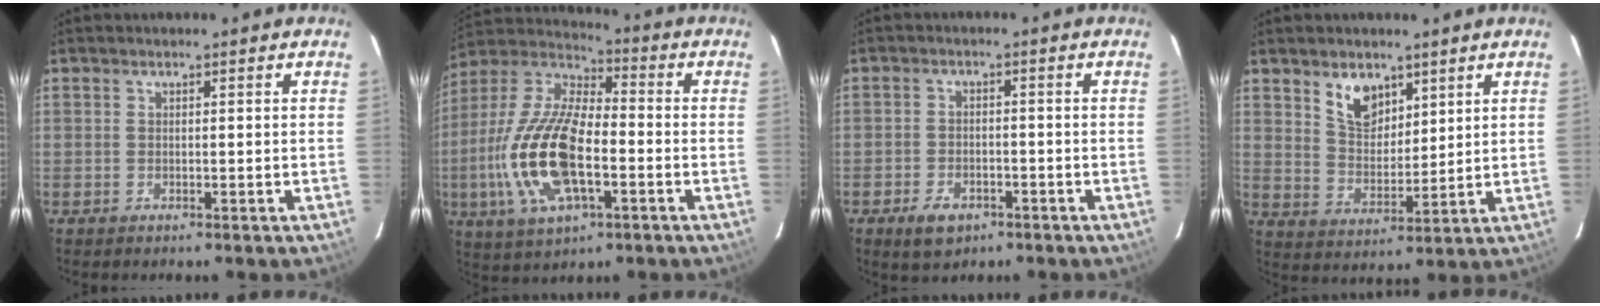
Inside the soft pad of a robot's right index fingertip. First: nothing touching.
{"total": 19.8, "force": [-4.7, 8.6, 17.2], "torque": [-0.370, -0.007, -0.089]}
{"total": 5.4, "force": [-3.2, 3.3, 2.8], "torque": [-0.070, 0.000, -0.049]}
{"total": 7.8, "force": [4.9, 4.6, 4.0], "torque": [-0.064, 0.006, 0.100]}